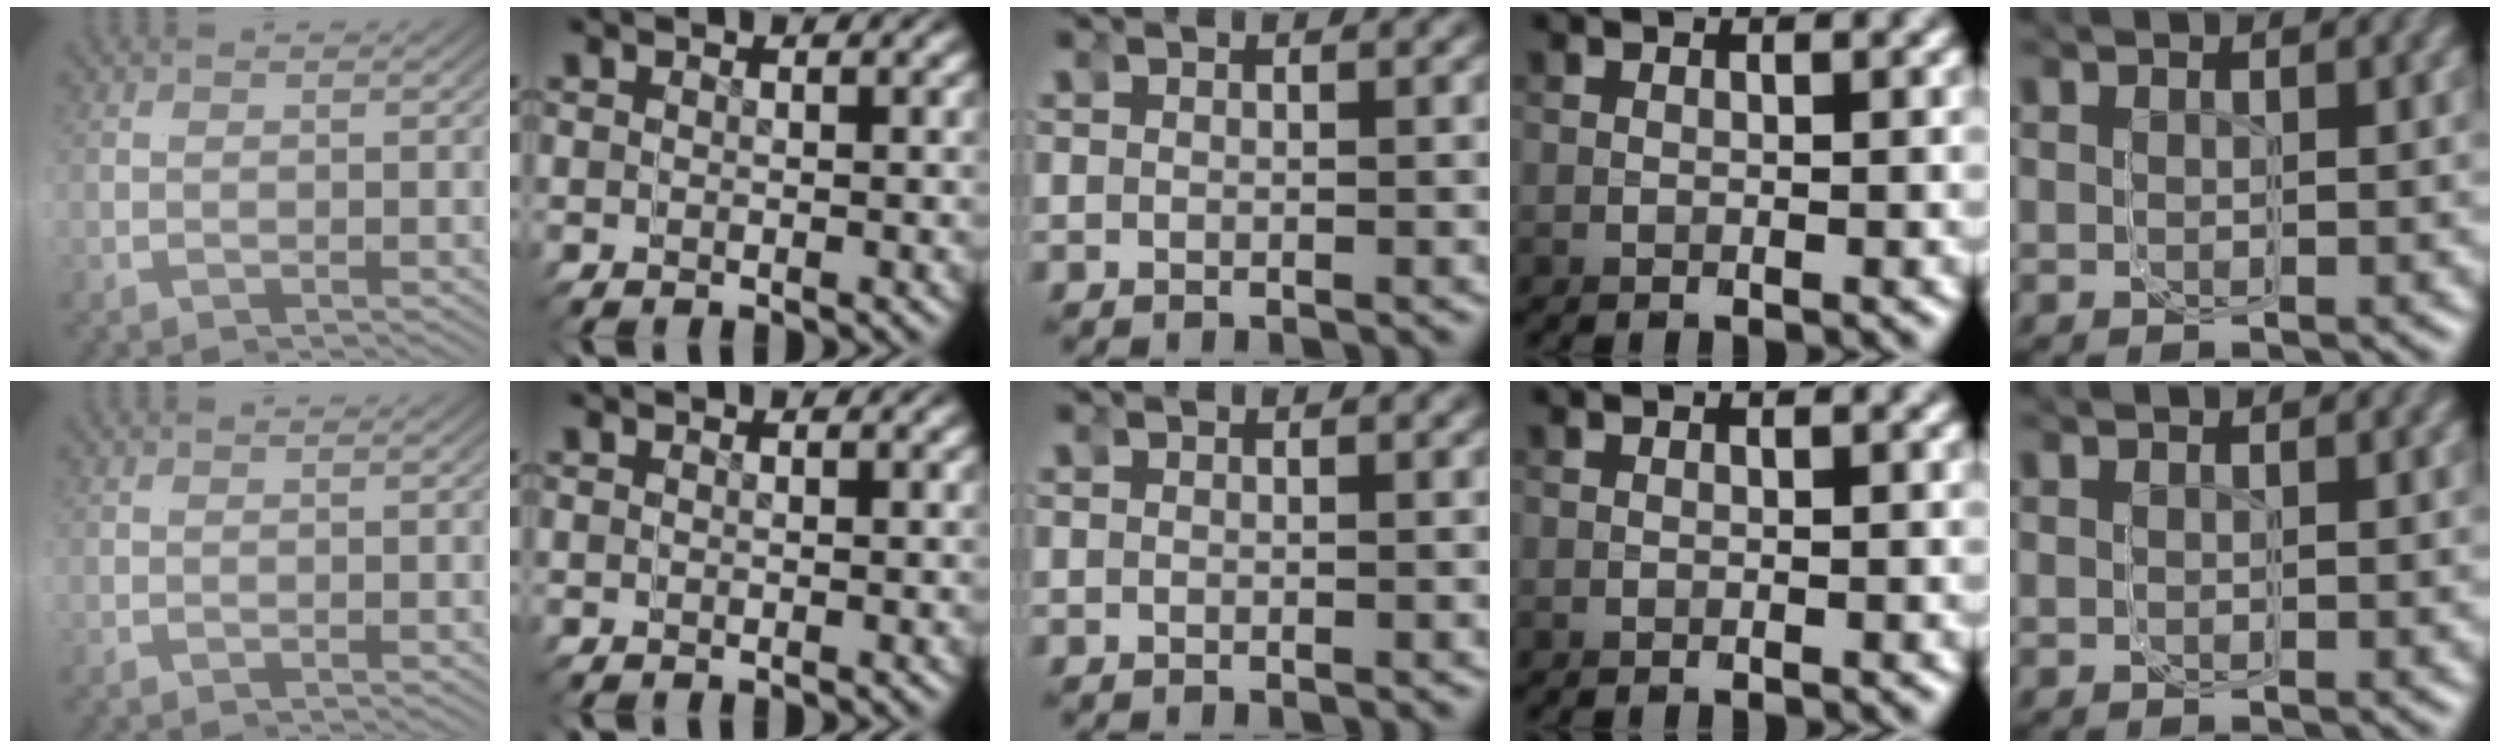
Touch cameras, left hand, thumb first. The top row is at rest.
{}